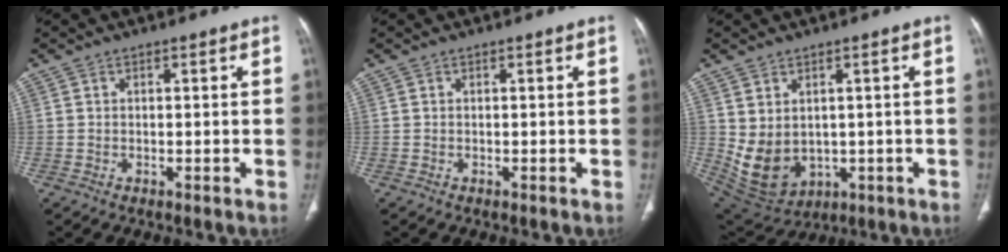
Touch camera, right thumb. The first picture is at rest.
{"total": 0.0}
{"total": 10.0, "force": [0.1, 7.4, 6.8], "torque": [-0.117, -0.007, 0.040]}